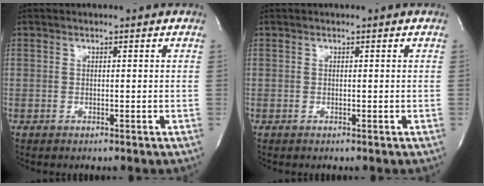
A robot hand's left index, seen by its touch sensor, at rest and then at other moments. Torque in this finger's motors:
{"motor_torque": [-0.04, 0.04, -0.01, 0.00]}